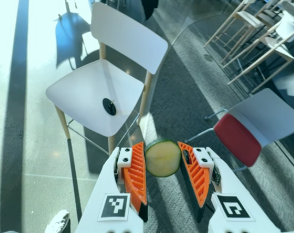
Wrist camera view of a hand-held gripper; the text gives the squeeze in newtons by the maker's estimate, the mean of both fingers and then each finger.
{"total": 8.8, "left": 8.9, "right": 8.7}